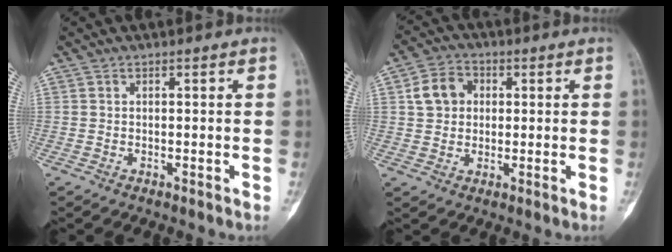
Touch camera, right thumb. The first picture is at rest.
{"total": 6.9, "force": [1.5, 5.7, 3.6], "torque": [-0.049, 0.008, 0.020]}